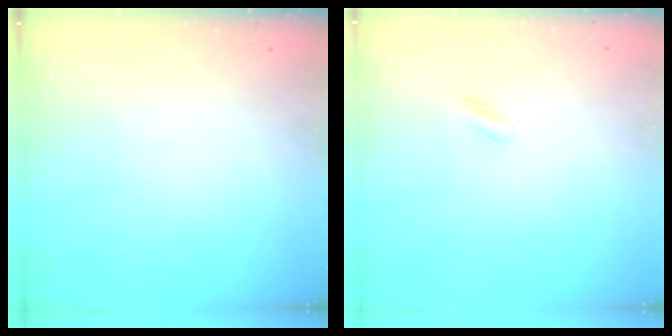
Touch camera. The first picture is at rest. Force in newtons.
{"total": 1.6, "press": 1.5, "slide": 0.5}